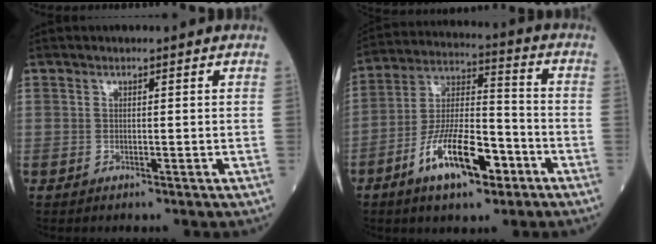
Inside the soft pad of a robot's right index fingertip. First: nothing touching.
{"total": 13.4, "force": [-6.6, 4.3, 10.8], "torque": [-0.214, 0.005, -0.113]}